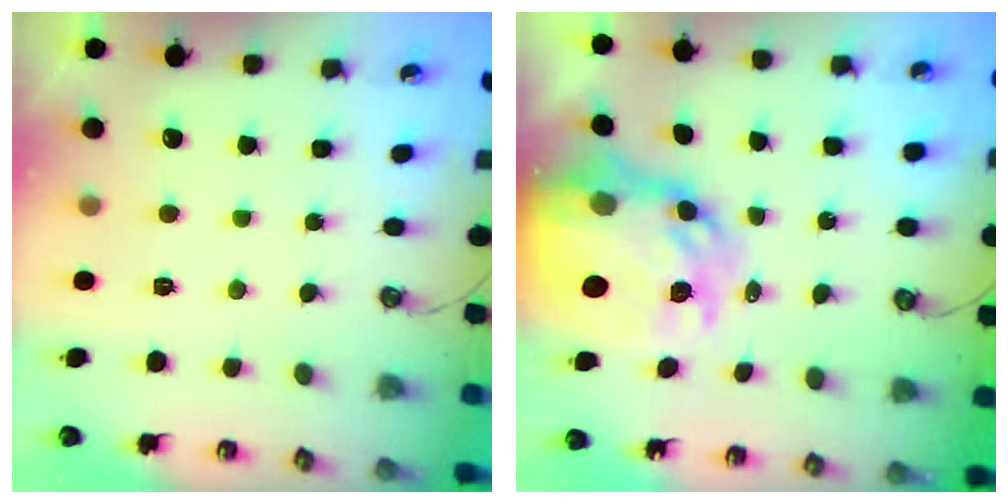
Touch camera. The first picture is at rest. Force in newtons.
{"total": 14.4, "press": 14.3, "slide": 1.2}